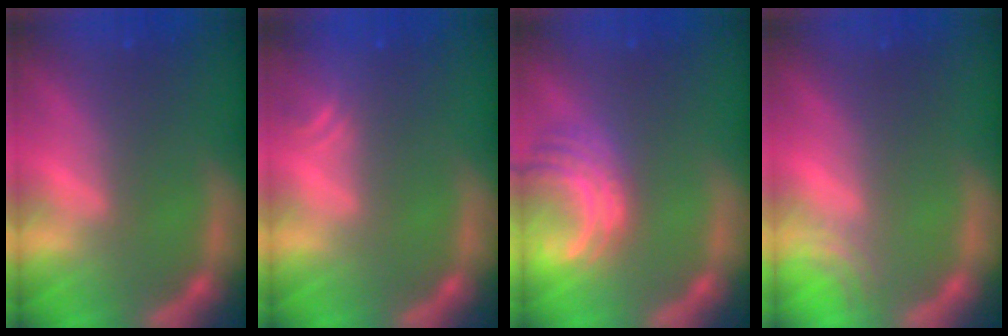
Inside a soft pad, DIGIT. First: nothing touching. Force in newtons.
{"total": 2.4}
{"total": 5.5}
{"total": 1.5}